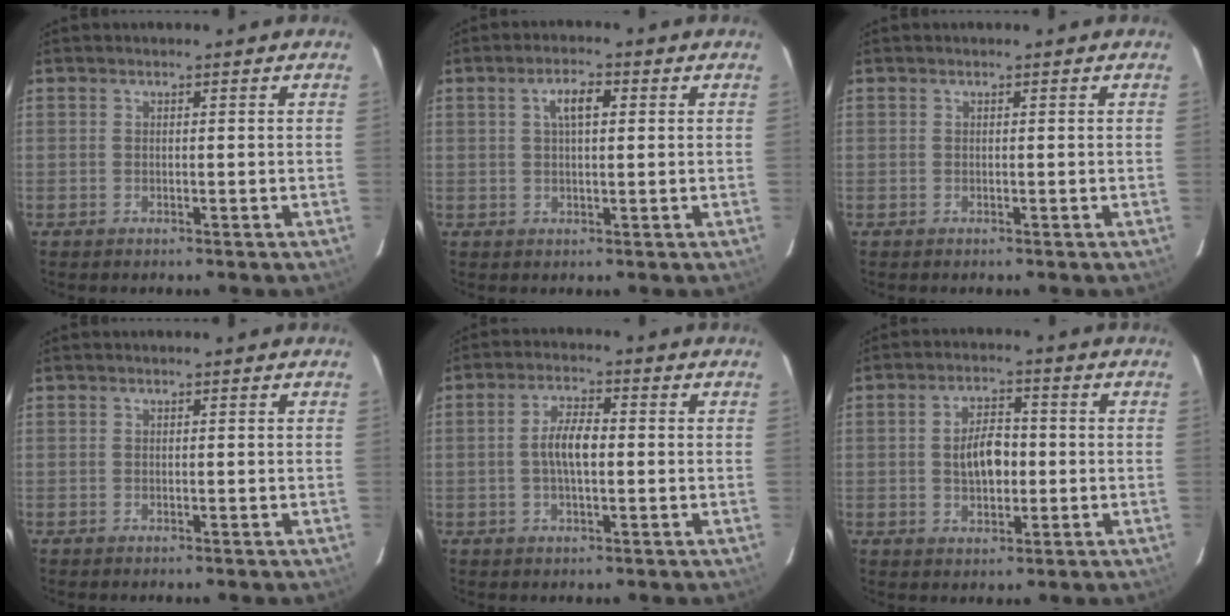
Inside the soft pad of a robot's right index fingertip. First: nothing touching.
{"total": 4.2, "force": [1.3, 1.5, 3.7], "torque": [-0.067, 0.011, 0.024]}
{"total": 0.0}
{"total": 0.0}
{"total": 5.5, "force": [-0.2, 2.0, 5.1], "torque": [-0.098, 0.009, -0.003]}
{"total": 6.7, "force": [-0.3, 3.8, 5.5], "torque": [-0.099, 0.011, 0.002]}